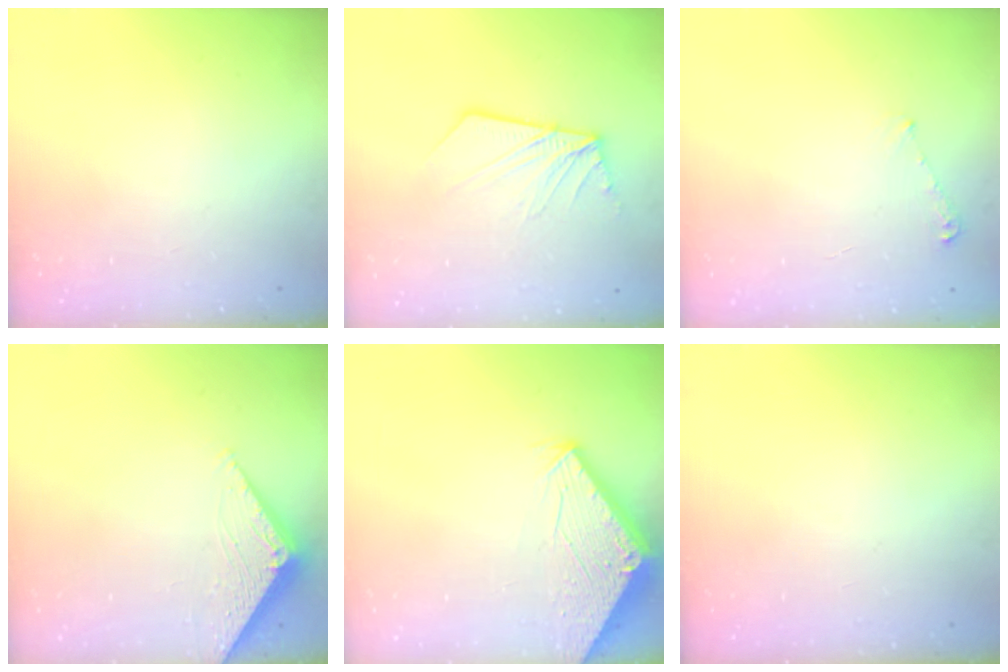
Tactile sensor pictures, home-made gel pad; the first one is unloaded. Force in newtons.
{"total": 9.9, "press": 9.8, "slide": 1.2}
{"total": 4.0, "press": 3.9, "slide": 0.5}
{"total": 2.7, "press": 2.7, "slide": 0.3}
{"total": 2.9, "press": 2.9, "slide": 0.1}
{"total": 0.0}